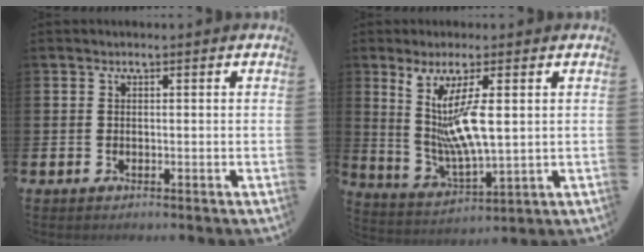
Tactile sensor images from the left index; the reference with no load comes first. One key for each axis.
{"total": 8.5, "fx": 3.5, "fy": 1.2, "fz": 7.7, "tx": -0.165, "ty": -0.015, "tz": 0.058}